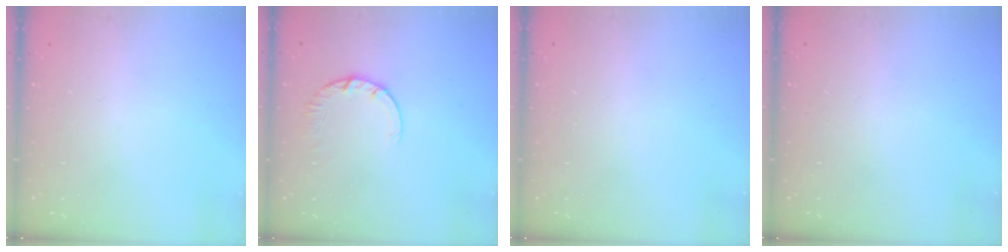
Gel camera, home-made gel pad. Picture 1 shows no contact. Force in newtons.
{"total": 2.4, "press": 2.4, "slide": 0.2}
{"total": 2.6, "press": 2.6, "slide": 0.2}
{"total": 2.6, "press": 2.6, "slide": 0.2}